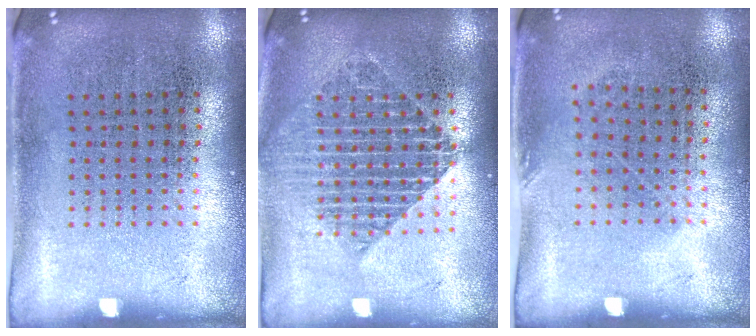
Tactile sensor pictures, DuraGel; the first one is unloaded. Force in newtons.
{"total": 1.8, "press": 1.6, "slide": 1.0}
{"total": 0.8, "press": 0.6, "slide": 0.5}